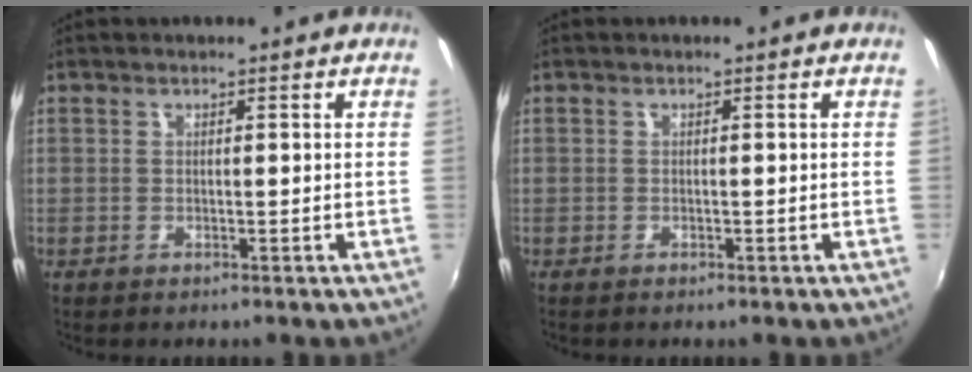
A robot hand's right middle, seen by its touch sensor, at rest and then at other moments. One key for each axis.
{"total": 0.0}